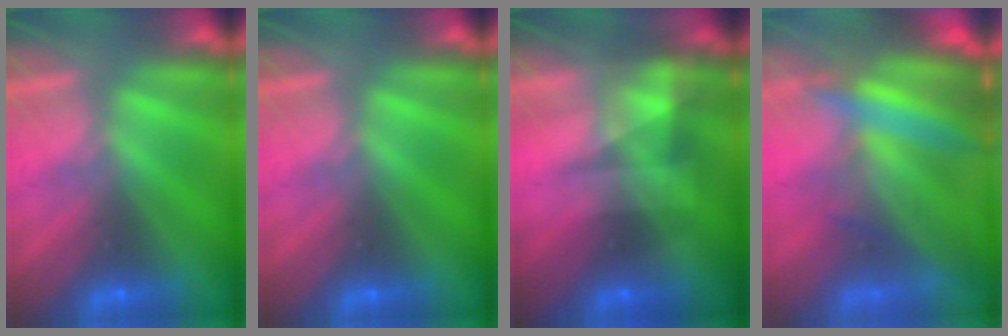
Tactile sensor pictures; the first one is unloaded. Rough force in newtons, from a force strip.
{"total": 0.0}
{"total": 4.7}
{"total": 10.4}